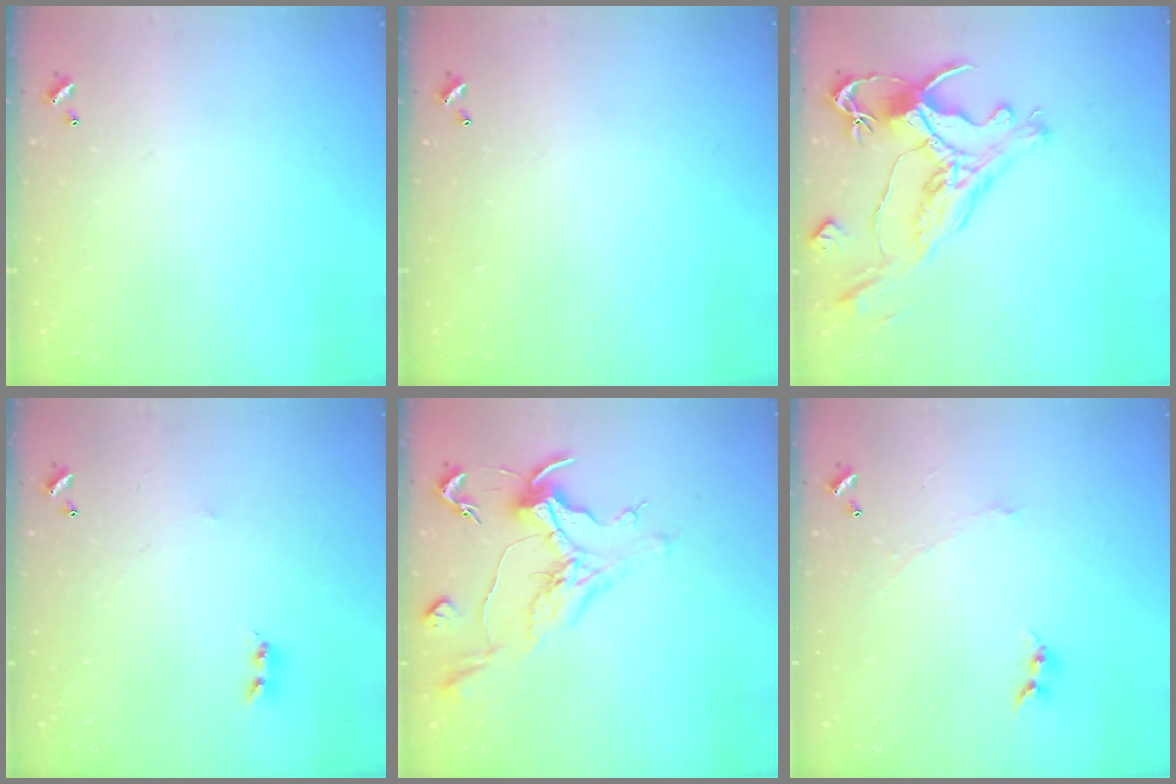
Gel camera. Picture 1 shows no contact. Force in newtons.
{"total": 0.0}
{"total": 1.6, "press": 1.0, "slide": 1.3}
{"total": 1.6, "press": 1.6, "slide": 0.4}
{"total": 1.6, "press": 1.5, "slide": 0.6}
{"total": 0.0}